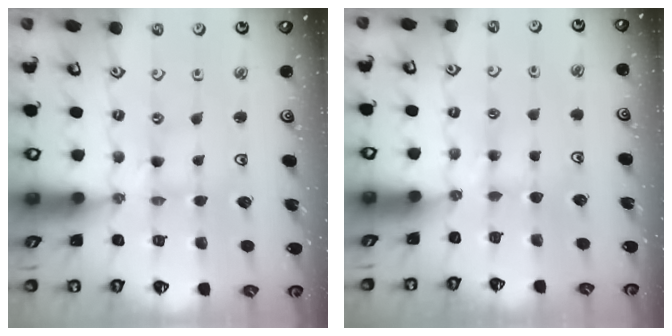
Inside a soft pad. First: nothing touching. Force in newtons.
{"total": 4.2, "press": 4.2, "slide": 0.8}